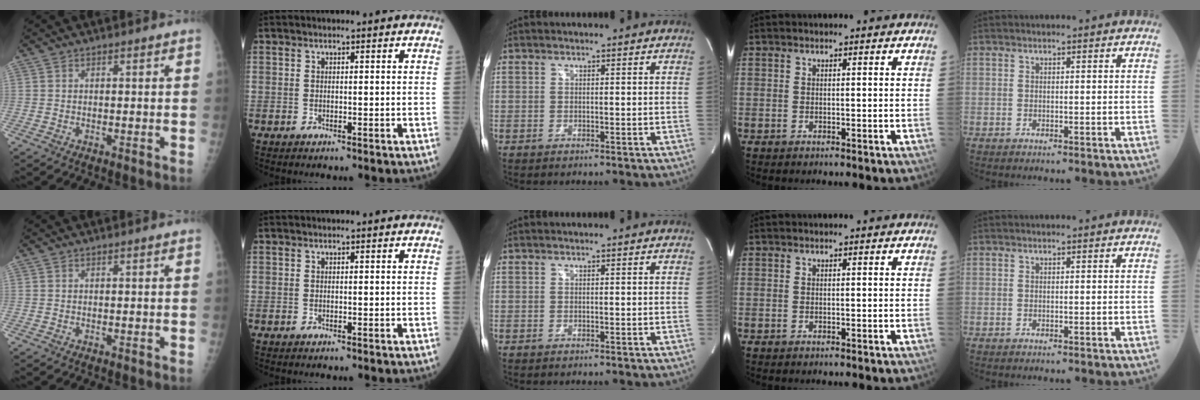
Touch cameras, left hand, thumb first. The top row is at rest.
{}